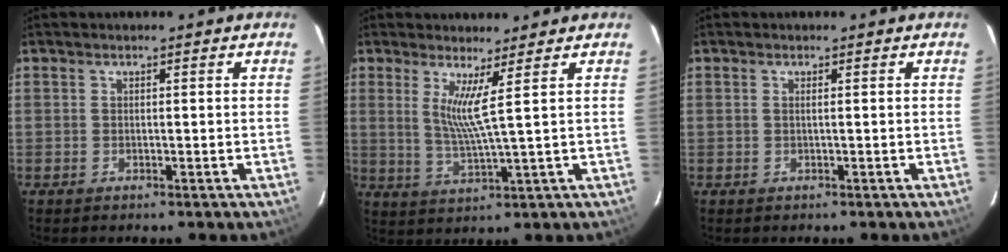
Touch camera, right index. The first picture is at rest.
{"total": 5.3, "force": [2.4, -1.1, 4.6], "torque": [-0.087, -0.020, 0.042]}
{"total": 0.6, "force": [0.0, -0.2, 0.6], "torque": [-0.010, 0.000, -0.001]}